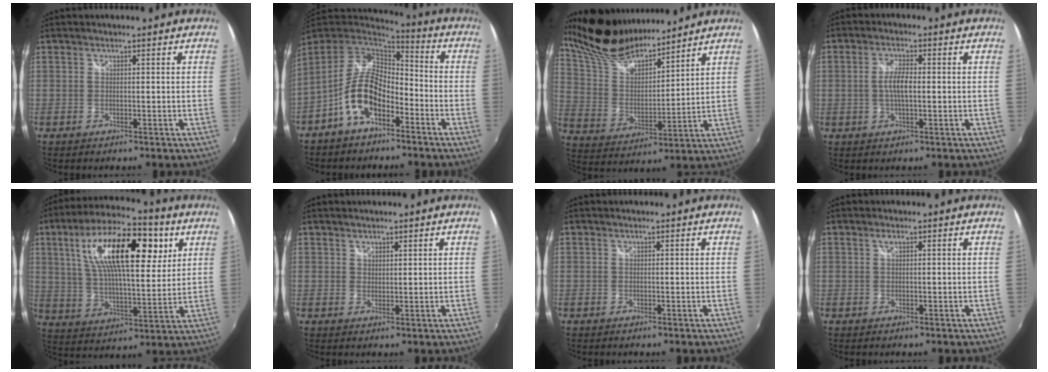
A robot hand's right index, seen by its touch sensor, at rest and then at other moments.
{"total": 11.9, "force": [-5.7, 5.9, 8.6], "torque": [-0.178, 0.011, -0.105]}
{"total": 16.0, "force": [13.7, 4.4, 6.9], "torque": [-0.140, 0.014, 0.264]}
{"total": 4.0, "force": [-0.2, 1.1, 3.9], "torque": [-0.076, 0.002, -0.003]}
{"total": 21.6, "force": [8.5, 8.3, 18.0], "torque": [-0.321, 0.029, 0.138]}
{"total": 1.4, "force": [1.3, 0.6, 0.3], "torque": [0.000, 0.001, 0.021]}
{"total": 0.0}
{"total": 0.8, "force": [0.4, 0.2, 0.6], "torque": [-0.012, 0.003, 0.005]}